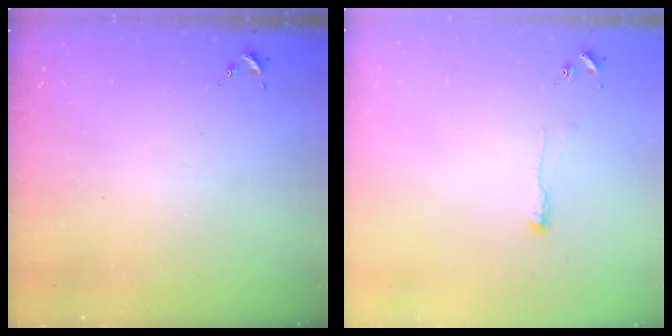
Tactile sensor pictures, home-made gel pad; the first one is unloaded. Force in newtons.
{"total": 4.1, "press": 4.0, "slide": 0.6}